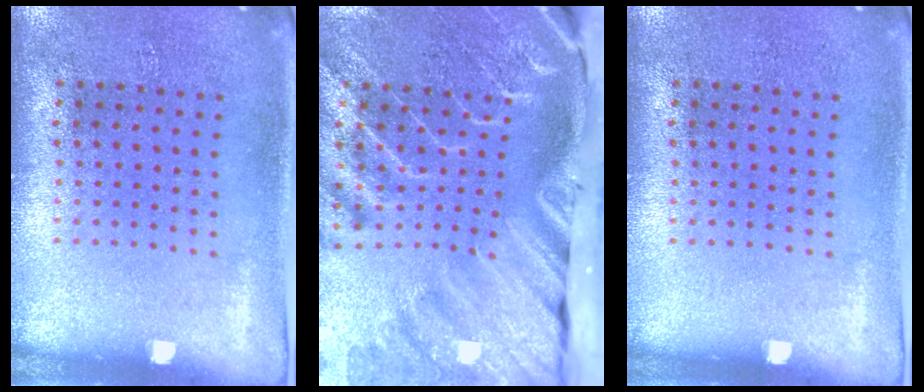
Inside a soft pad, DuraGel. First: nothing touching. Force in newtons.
{"total": 4.4, "press": 3.3, "slide": 2.9}
{"total": 0.0}